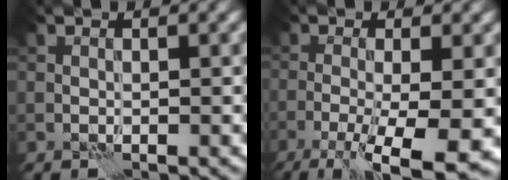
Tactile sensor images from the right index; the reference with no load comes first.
{"total": 8.3, "force": [-4.0, 1.9, 7.1], "torque": [-0.119, -0.013, -0.063]}